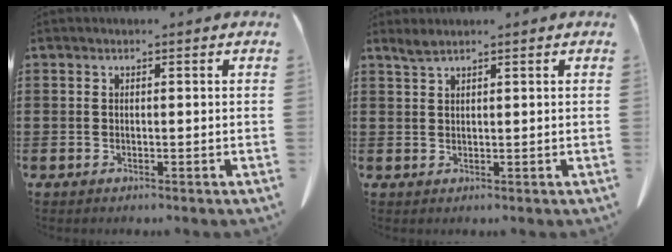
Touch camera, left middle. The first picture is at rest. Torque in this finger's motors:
{"motor_torque": [-0.10, 0.01, 0.04, 0.02]}